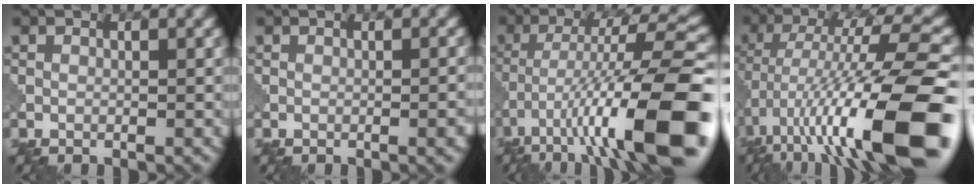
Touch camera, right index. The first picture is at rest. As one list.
[{"total": 2.2, "force": [-0.5, 0.7, 2.0], "torque": [-0.014, 0.005, -0.005]}, {"total": 14.8, "force": [-6.3, 3.7, 12.9], "torque": [-0.215, 0.014, -0.097]}, {"total": 15.9, "force": [-5.7, 4.2, 14.2], "torque": [-0.236, 0.017, -0.088]}]